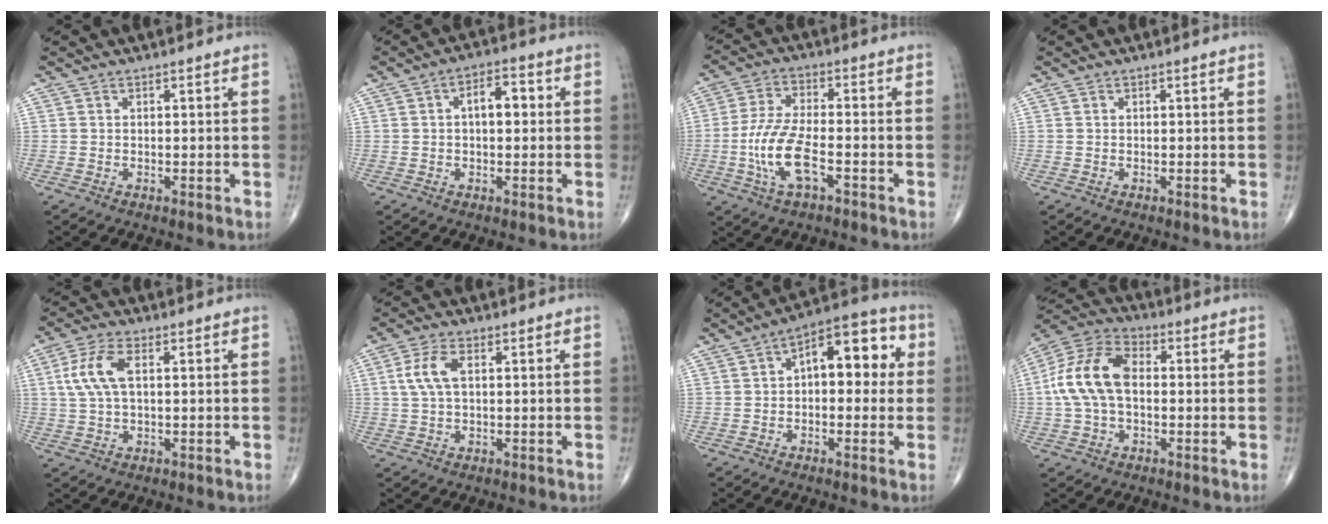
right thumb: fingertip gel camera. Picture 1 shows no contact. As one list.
[{"total": 5.3, "force": [0.5, 2.8, 4.4], "torque": [-0.058, 0.017, 0.001]}, {"total": 10.6, "force": [-3.3, 4.2, 9.1], "torque": [-0.198, 0.017, -0.065]}, {"total": 0.0}, {"total": 7.4, "force": [1.5, 3.5, 6.3], "torque": [-0.148, 0.012, 0.030]}, {"total": 5.5, "force": [1.2, 2.7, 4.6], "torque": [-0.111, 0.009, 0.023]}, {"total": 13.3, "force": [1.9, 7.0, 11.1], "torque": [-0.116, 0.039, 0.017]}, {"total": 13.6, "force": [0.3, 8.4, 10.7], "torque": [-0.216, 0.035, -0.004]}]